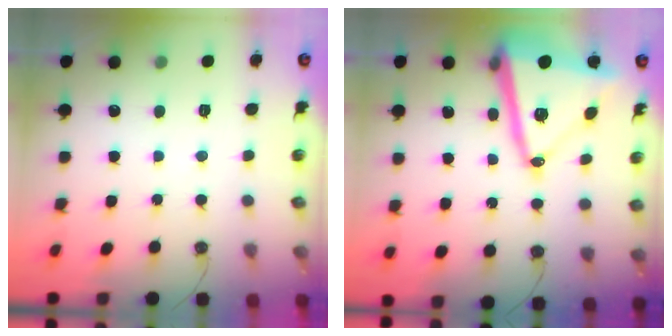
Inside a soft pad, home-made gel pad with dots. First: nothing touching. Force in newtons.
{"total": 20.5, "press": 20.4, "slide": 1.9}